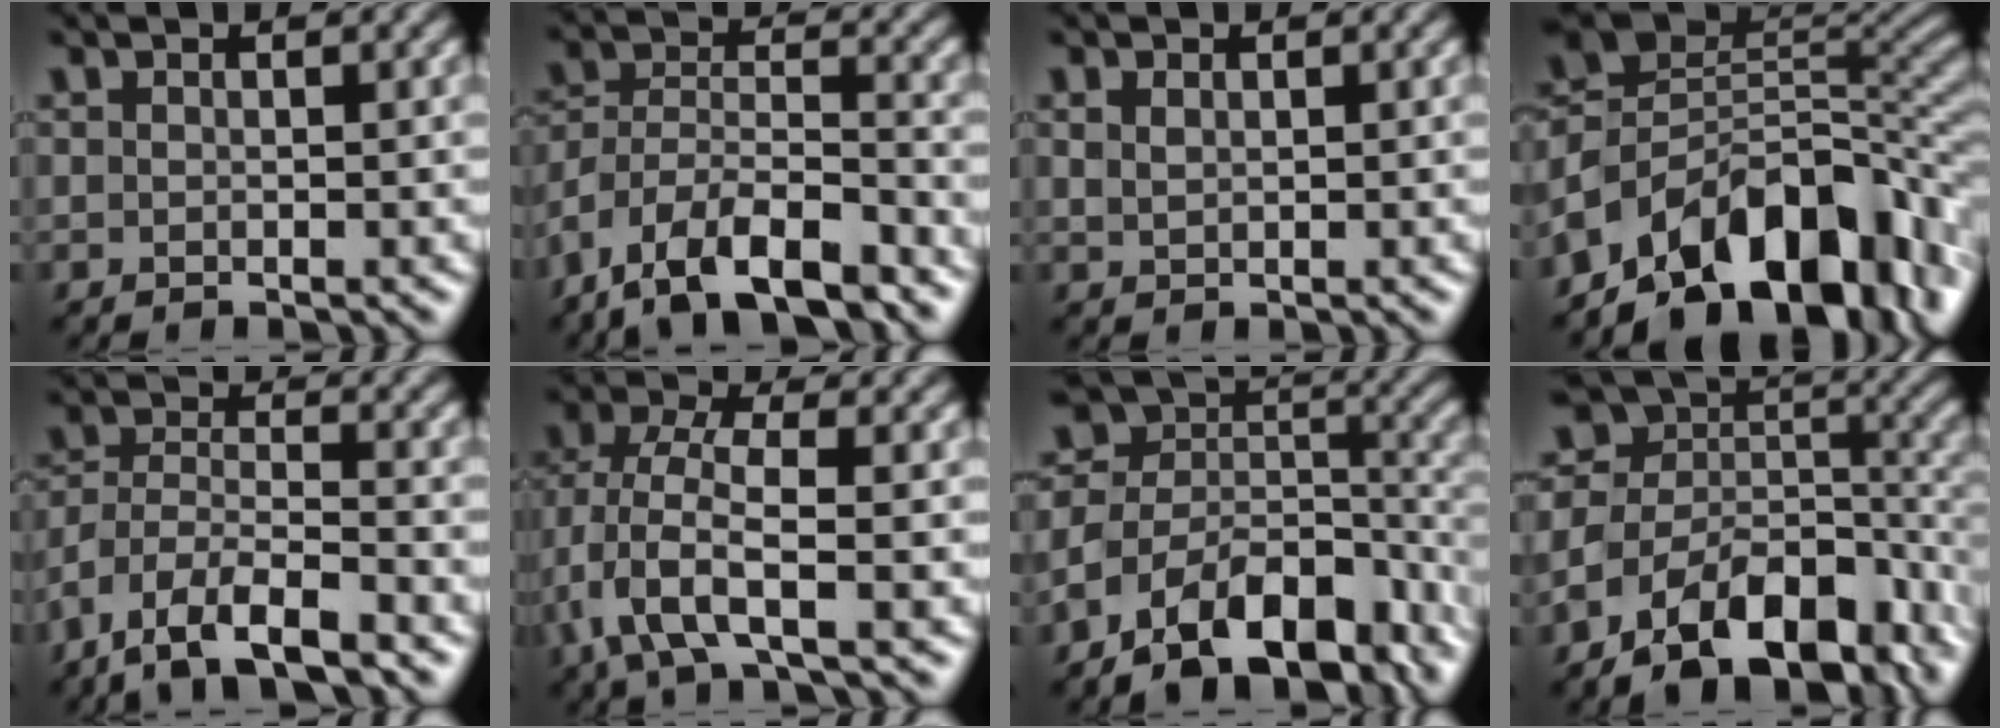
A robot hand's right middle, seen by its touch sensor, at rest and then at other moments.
{"total": 12.8, "force": [-10.0, 5.2, 6.1], "torque": [-0.110, -0.012, -0.169]}
{"total": 0.9, "force": [0.5, 0.6, 0.4], "torque": [-0.010, 0.001, 0.014]}
{"total": 13.8, "force": [-7.9, 7.4, 8.6], "torque": [-0.129, 0.019, -0.142]}
{"total": 8.7, "force": [-6.5, 3.0, 4.9], "torque": [-0.096, -0.005, -0.125]}
{"total": 5.6, "force": [-1.7, 2.3, 4.8], "torque": [-0.117, 0.003, -0.046]}
{"total": 13.3, "force": [-8.5, 7.1, 7.5], "torque": [-0.145, -0.009, -0.144]}
{"total": 14.3, "force": [-7.9, 8.0, 8.8], "torque": [-0.168, -0.026, -0.115]}